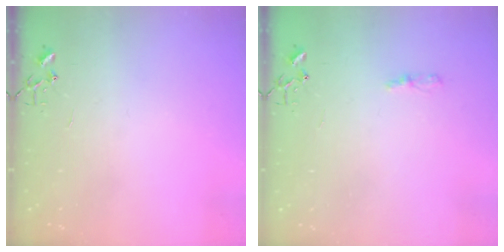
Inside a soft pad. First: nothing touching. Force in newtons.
{"total": 4.2, "press": 4.1, "slide": 0.5}